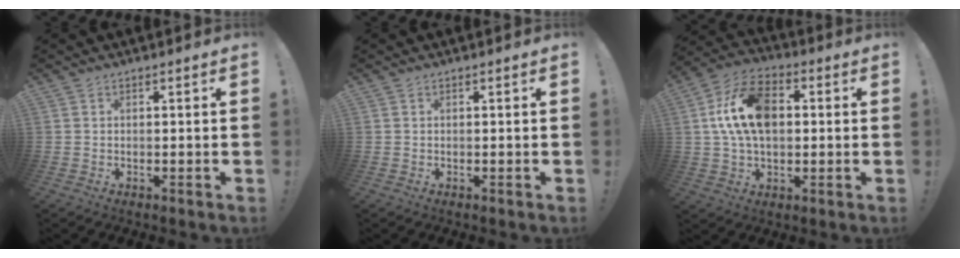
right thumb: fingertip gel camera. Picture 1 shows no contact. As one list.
[{"total": 0.0}, {"total": 16.4, "force": [2.2, 10.6, 12.2], "torque": [-0.224, 0.012, 0.042]}]